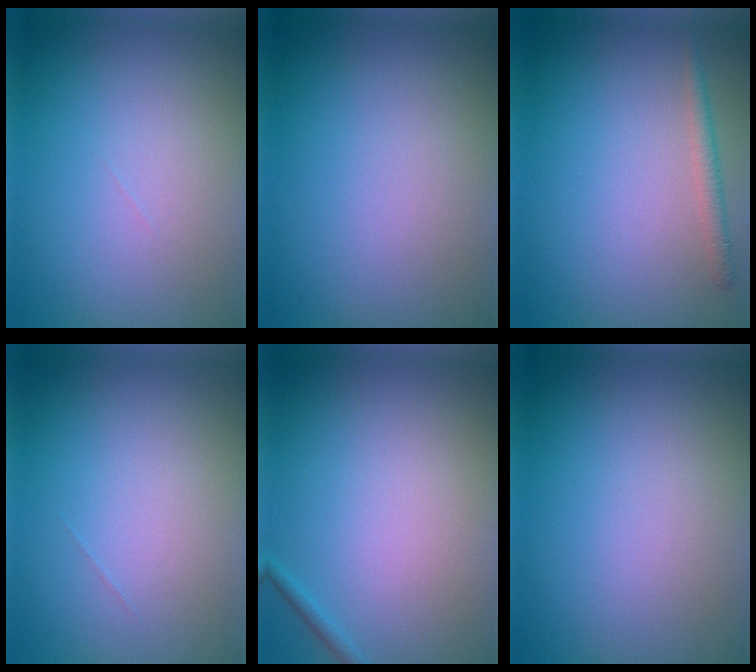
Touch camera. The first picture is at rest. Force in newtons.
{"total": 0.0}
{"total": 1.5, "press": 1.5, "slide": 0.1}
{"total": 0.0}
{"total": 0.7, "press": 0.7, "slide": 0.0}
{"total": 0.0}